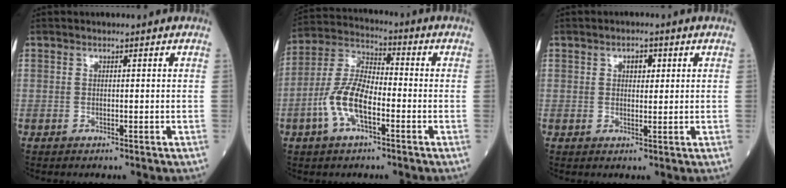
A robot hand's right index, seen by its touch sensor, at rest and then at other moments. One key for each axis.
{"total": 10.0, "fx": -3.3, "fy": 4.0, "fz": 8.6, "tx": -0.191, "ty": 0.013, "tz": -0.069}
{"total": 2.5, "fx": 1.0, "fy": 1.3, "fz": 1.9, "tx": -0.029, "ty": 0.003, "tz": 0.015}